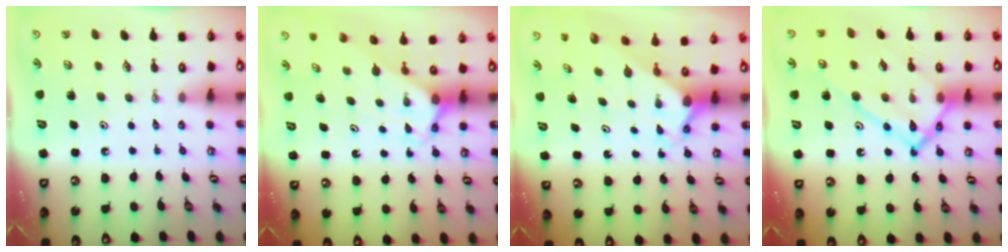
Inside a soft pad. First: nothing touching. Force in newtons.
{"total": 2.6, "press": 2.6, "slide": 0.2}
{"total": 2.2, "press": 2.2, "slide": 0.1}
{"total": 18.3, "press": 18.2, "slide": 2.0}